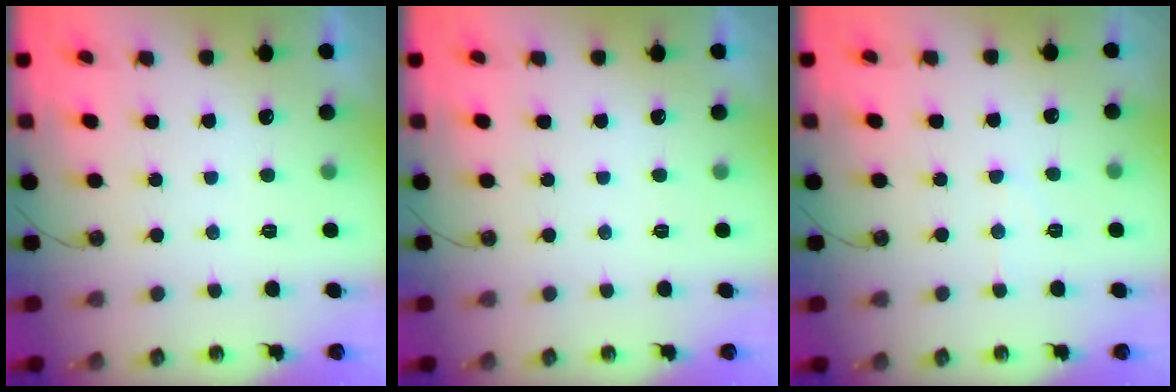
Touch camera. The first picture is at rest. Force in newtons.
{"total": 0.0}
{"total": 5.6, "press": 5.6, "slide": 0.7}